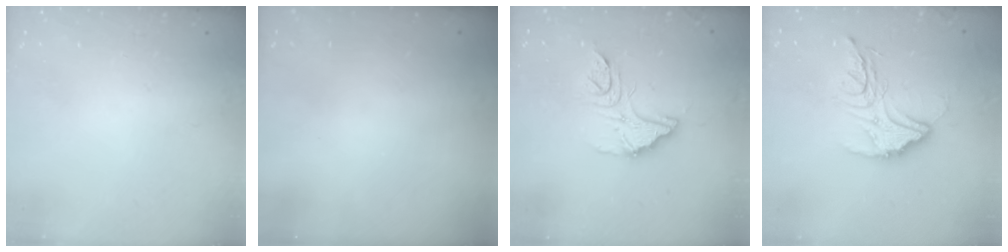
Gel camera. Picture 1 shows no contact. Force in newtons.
{"total": 3.0, "press": 3.0, "slide": 0.1}
{"total": 13.2, "press": 13.1, "slide": 1.3}
{"total": 15.6, "press": 15.5, "slide": 1.6}